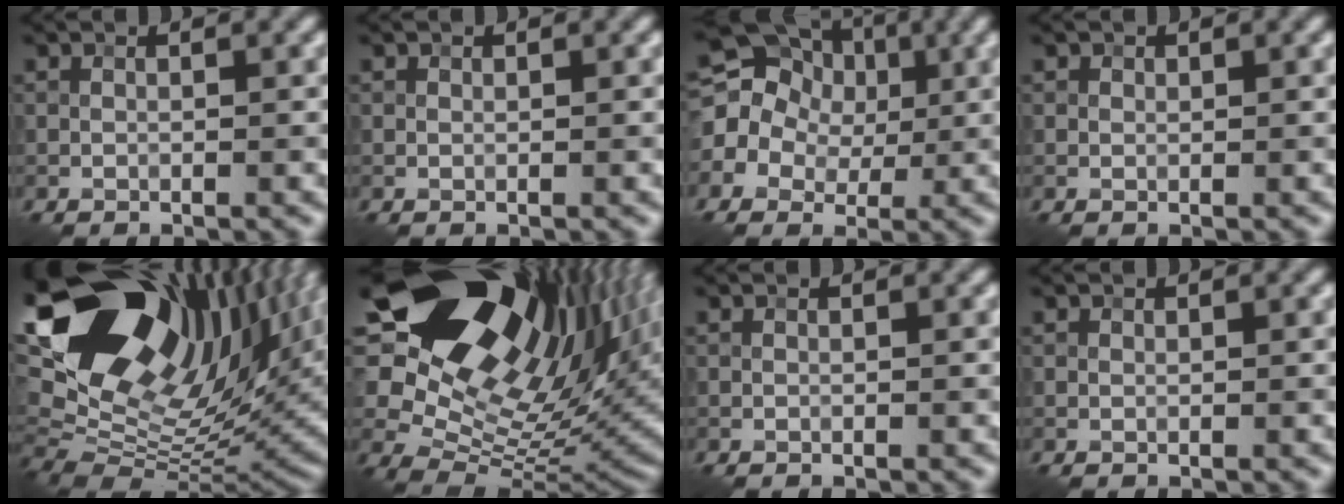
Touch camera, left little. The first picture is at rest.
{"total": 0.0}
{"total": 12.8, "force": [2.4, 11.4, 5.2], "torque": [-0.117, 0.044, 0.013]}
{"total": 0.5, "force": [0.3, 0.4, 0.1], "torque": [0.002, -0.001, 0.004]}
{"total": 20.9, "force": [9.0, 11.3, 15.1], "torque": [-0.250, 0.040, 0.154]}
{"total": 21.5, "force": [10.5, 12.7, 13.8], "torque": [-0.244, 0.052, 0.188]}
{"total": 0.0}
{"total": 0.0}